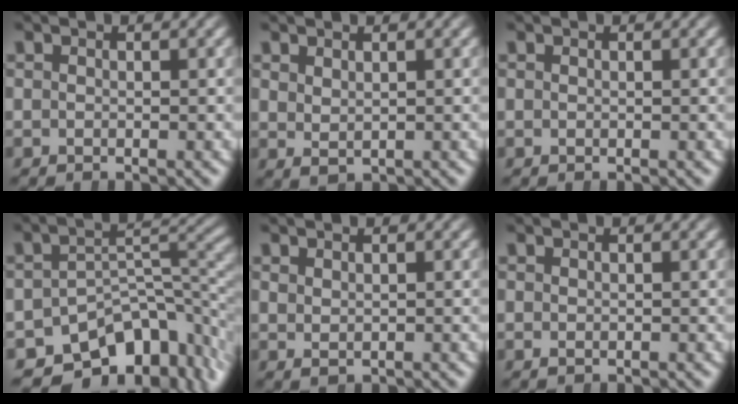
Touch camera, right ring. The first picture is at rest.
{"total": 1.1, "force": [0.9, -0.1, 0.6], "torque": [-0.003, -0.007, 0.033]}
{"total": 0.0}
{"total": 11.7, "force": [-6.3, 7.1, 6.8], "torque": [-0.081, -0.022, -0.092]}
{"total": 0.9, "force": [0.7, -0.2, 0.5], "torque": [0.000, -0.006, 0.024]}
{"total": 0.0}